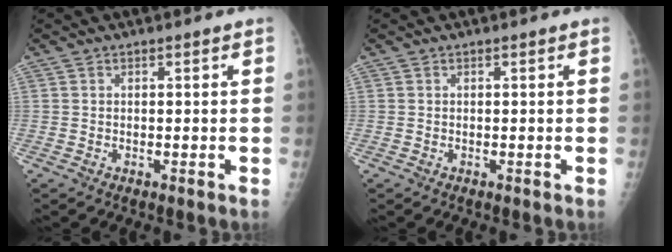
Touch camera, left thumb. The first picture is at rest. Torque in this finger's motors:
{"motor_torque": [-0.11, 0.11, 0.00, 0.00, 0.00]}